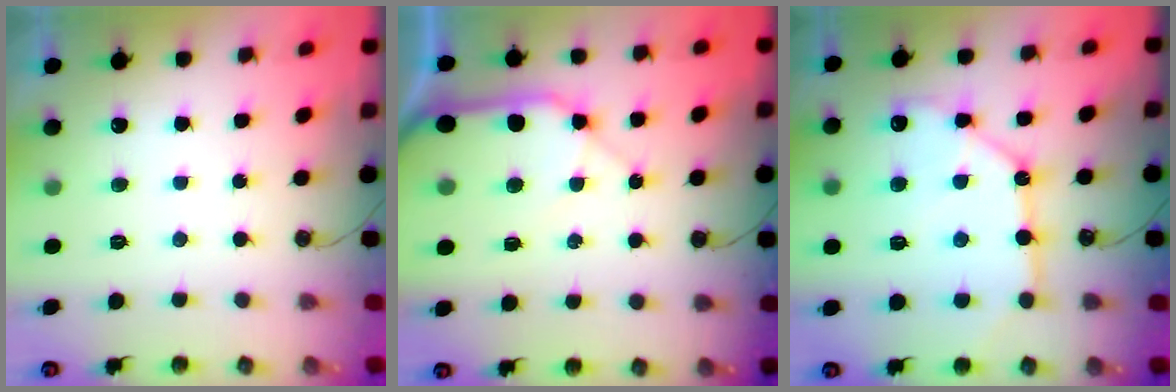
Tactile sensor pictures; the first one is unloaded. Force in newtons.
{"total": 12.4, "press": 12.3, "slide": 1.9}
{"total": 11.5, "press": 11.5, "slide": 1.0}